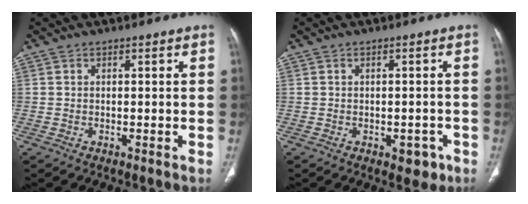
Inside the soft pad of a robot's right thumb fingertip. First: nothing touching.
{"total": 3.6, "force": [-1.7, 2.1, 2.4], "torque": [-0.009, 0.006, -0.016]}